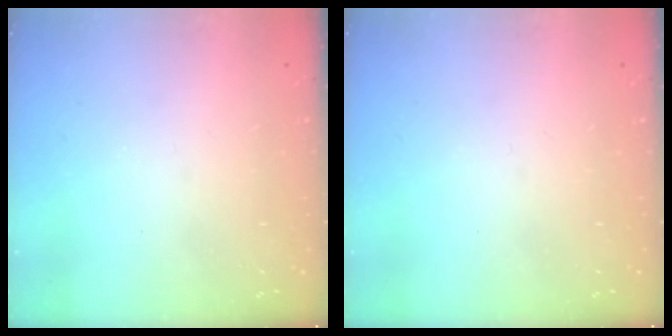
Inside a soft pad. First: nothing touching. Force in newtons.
{"total": 0.0}